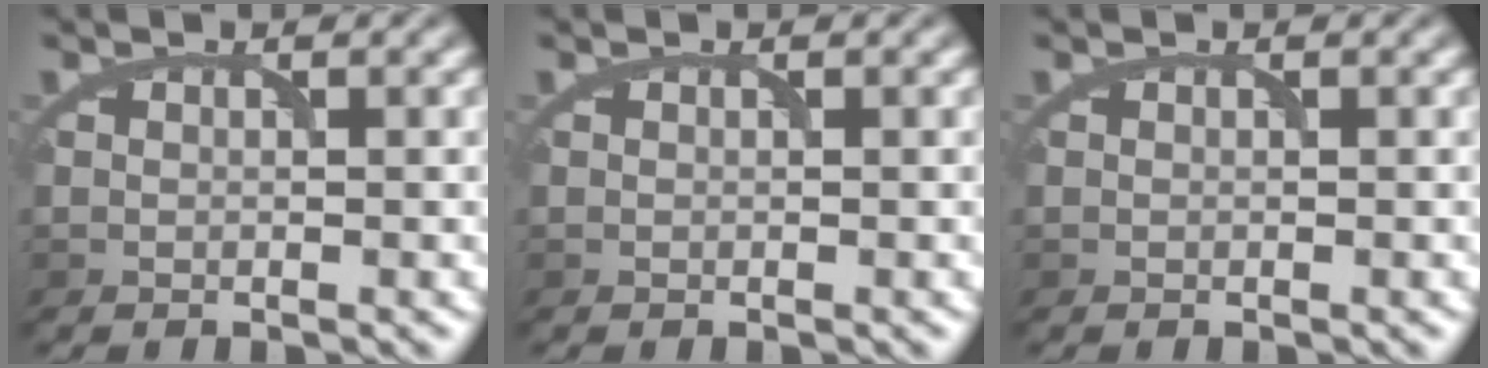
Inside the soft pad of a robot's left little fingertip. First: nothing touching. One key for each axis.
{"total": 0.0}
{"total": 0.0}